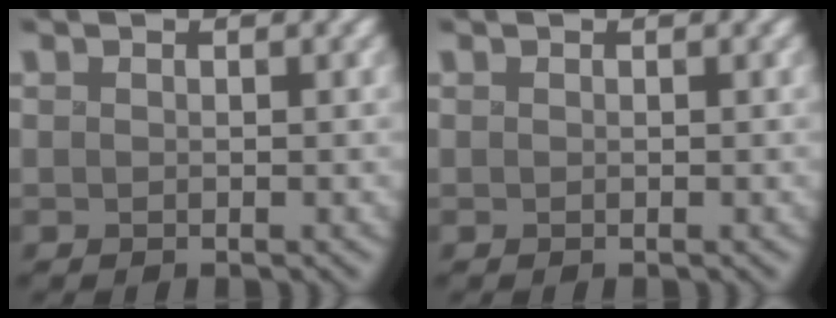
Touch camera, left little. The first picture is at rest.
{"total": 0.0}